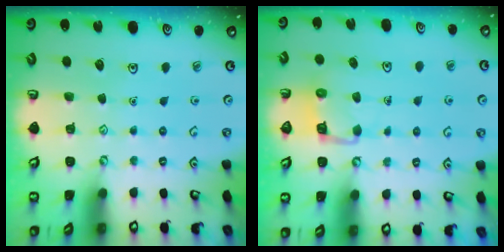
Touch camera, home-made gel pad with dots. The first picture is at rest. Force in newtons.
{"total": 3.9, "press": 3.9, "slide": 0.2}